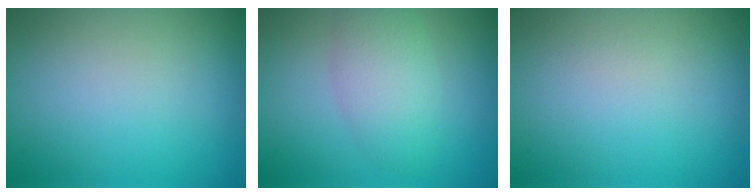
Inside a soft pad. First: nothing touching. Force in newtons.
{"total": 3.9, "press": 3.9, "slide": 0.2}
{"total": 0.0}